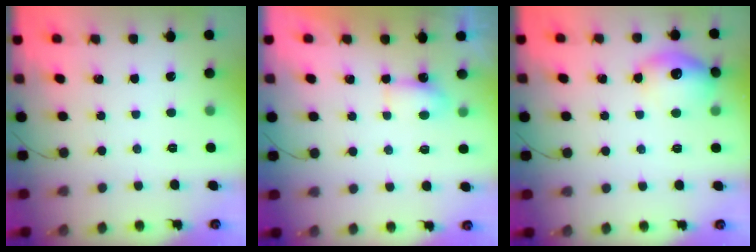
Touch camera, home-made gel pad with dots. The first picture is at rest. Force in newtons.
{"total": 4.6, "press": 4.5, "slide": 0.9}
{"total": 13.0, "press": 13.0, "slide": 0.6}